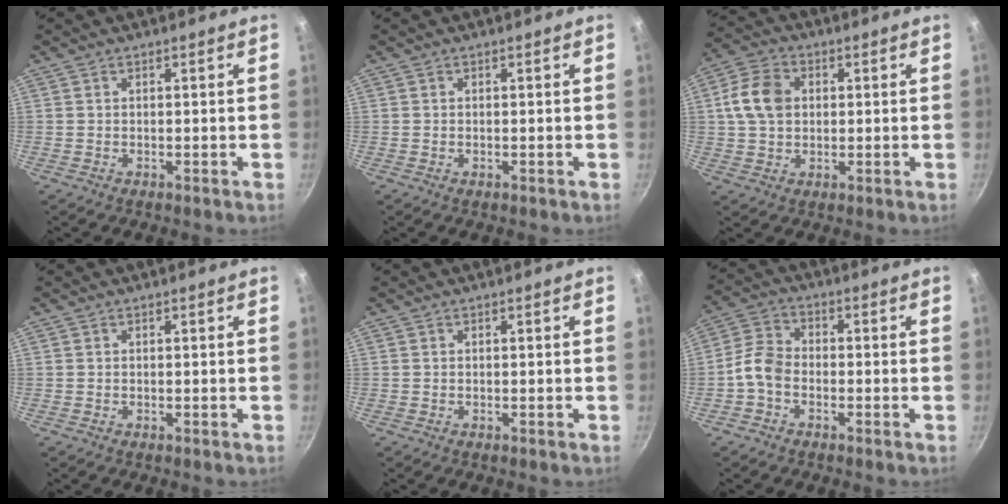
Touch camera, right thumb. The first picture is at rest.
{"total": 0.0}
{"total": 9.2, "force": [1.3, 7.0, 5.9], "torque": [-0.099, 0.010, 0.015]}
{"total": 0.0}
{"total": 0.0}
{"total": 5.6, "force": [-2.3, 3.8, 3.4], "torque": [-0.065, 0.033, -0.059]}